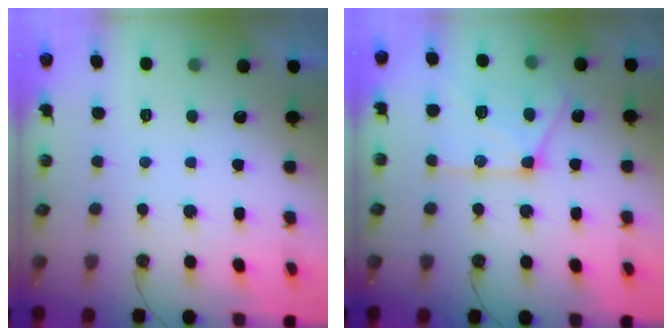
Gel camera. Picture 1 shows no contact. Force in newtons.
{"total": 15.2, "press": 15.2, "slide": 0.9}